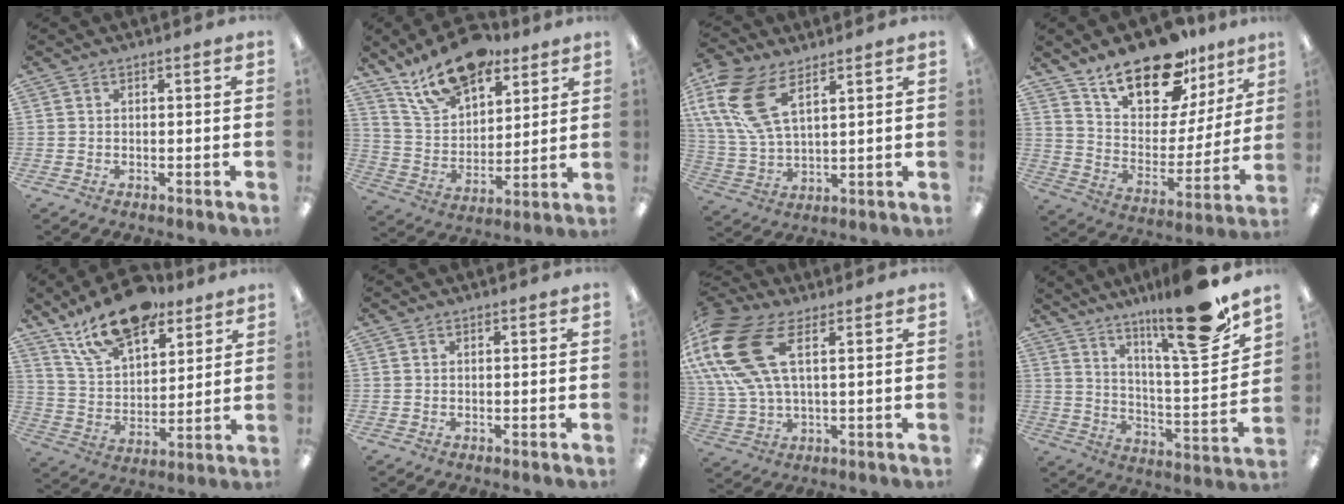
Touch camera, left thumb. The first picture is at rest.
{"total": 17.0, "force": [12.2, 8.5, 8.3], "torque": [-0.142, -0.059, 0.219]}
{"total": 16.0, "force": [8.2, 7.1, 11.7], "torque": [-0.267, -0.027, 0.146]}
{"total": 19.8, "force": [14.9, 9.0, 9.5], "torque": [-0.162, -0.092, 0.263]}
{"total": 17.7, "force": [12.6, 8.2, 9.2], "torque": [-0.156, -0.060, 0.224]}
{"total": 0.0}
{"total": 19.3, "force": [7.4, 8.8, 15.5], "torque": [-0.332, -0.013, 0.131]}
{"total": 20.1, "force": [15.3, 3.6, 12.6], "torque": [-0.184, -0.109, 0.239]}